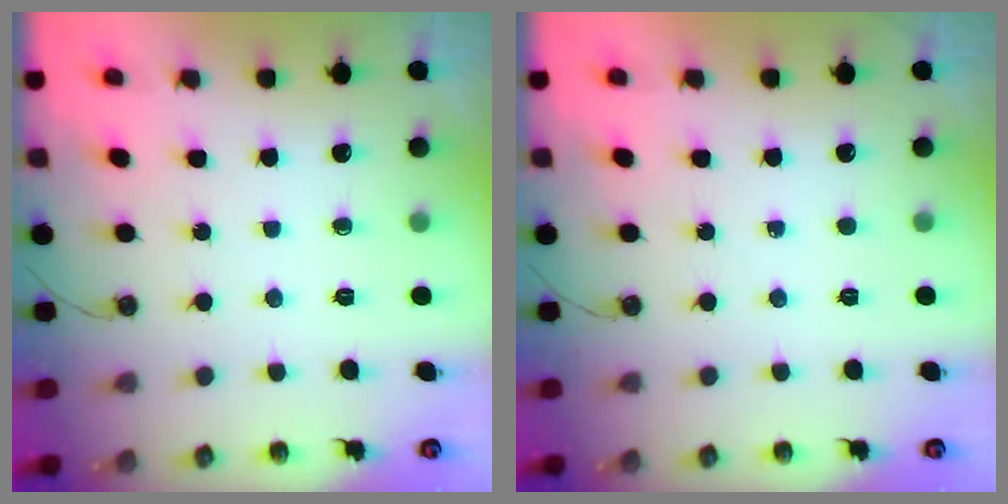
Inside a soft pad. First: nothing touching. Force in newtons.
{"total": 0.0}